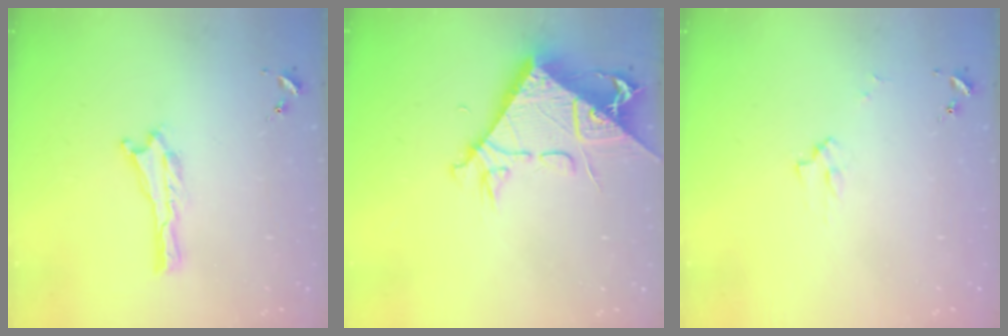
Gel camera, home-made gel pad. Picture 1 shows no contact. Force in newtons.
{"total": 9.7, "press": 9.7, "slide": 1.3}
{"total": 2.2, "press": 2.2, "slide": 0.3}